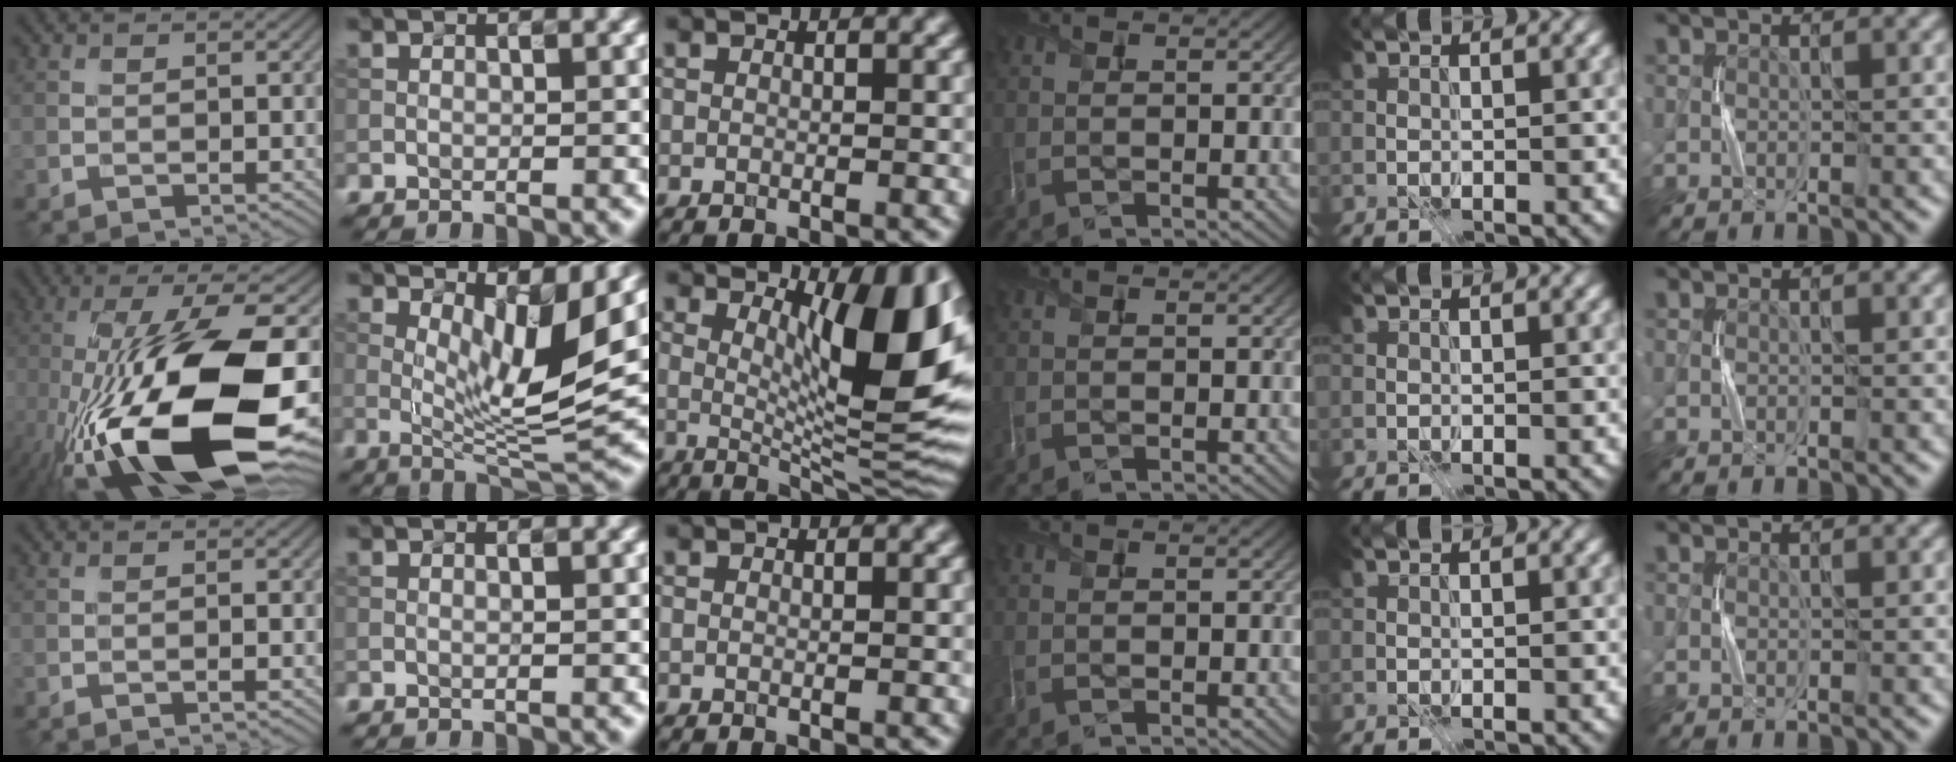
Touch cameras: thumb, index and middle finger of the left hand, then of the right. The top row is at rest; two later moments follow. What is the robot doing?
{"motion": "press", "object": "grip strengthener"}